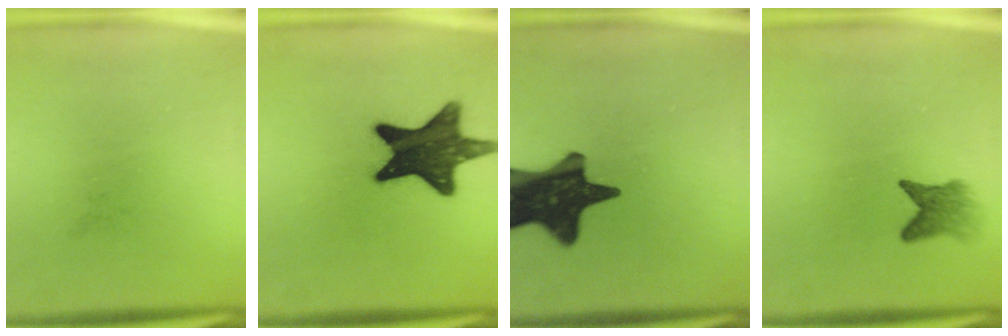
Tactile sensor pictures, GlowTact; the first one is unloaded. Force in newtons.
{"total": 14.7}
{"total": 17.4}
{"total": 3.1}